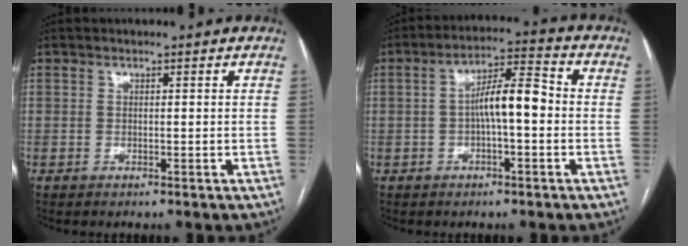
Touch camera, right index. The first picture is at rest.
{"total": 7.4, "force": [-0.6, 1.6, 7.2], "torque": [-0.127, 0.026, -0.012]}